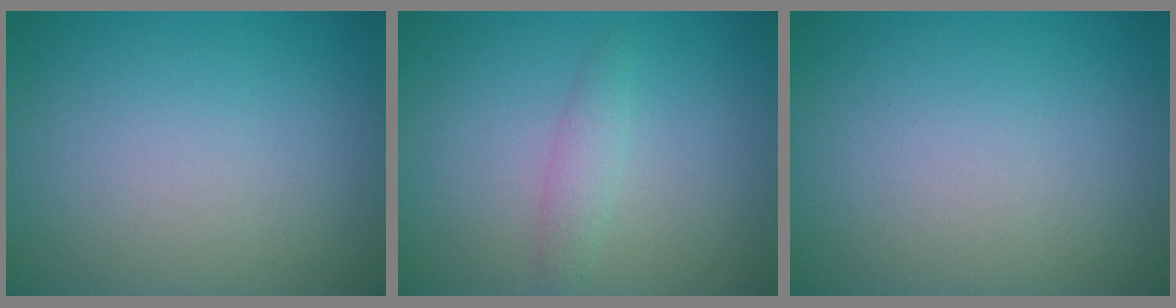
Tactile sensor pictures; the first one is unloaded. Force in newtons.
{"total": 1.5, "press": 1.5, "slide": 0.0}
{"total": 0.0}